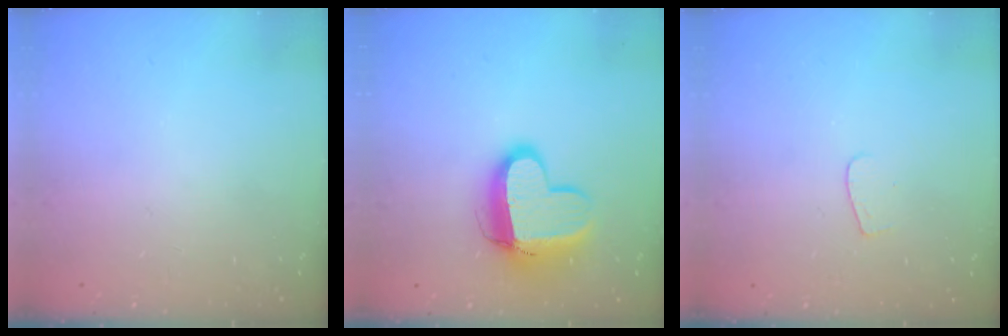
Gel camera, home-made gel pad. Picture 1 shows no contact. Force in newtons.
{"total": 12.9, "press": 12.8, "slide": 1.4}
{"total": 3.5, "press": 3.5, "slide": 0.3}